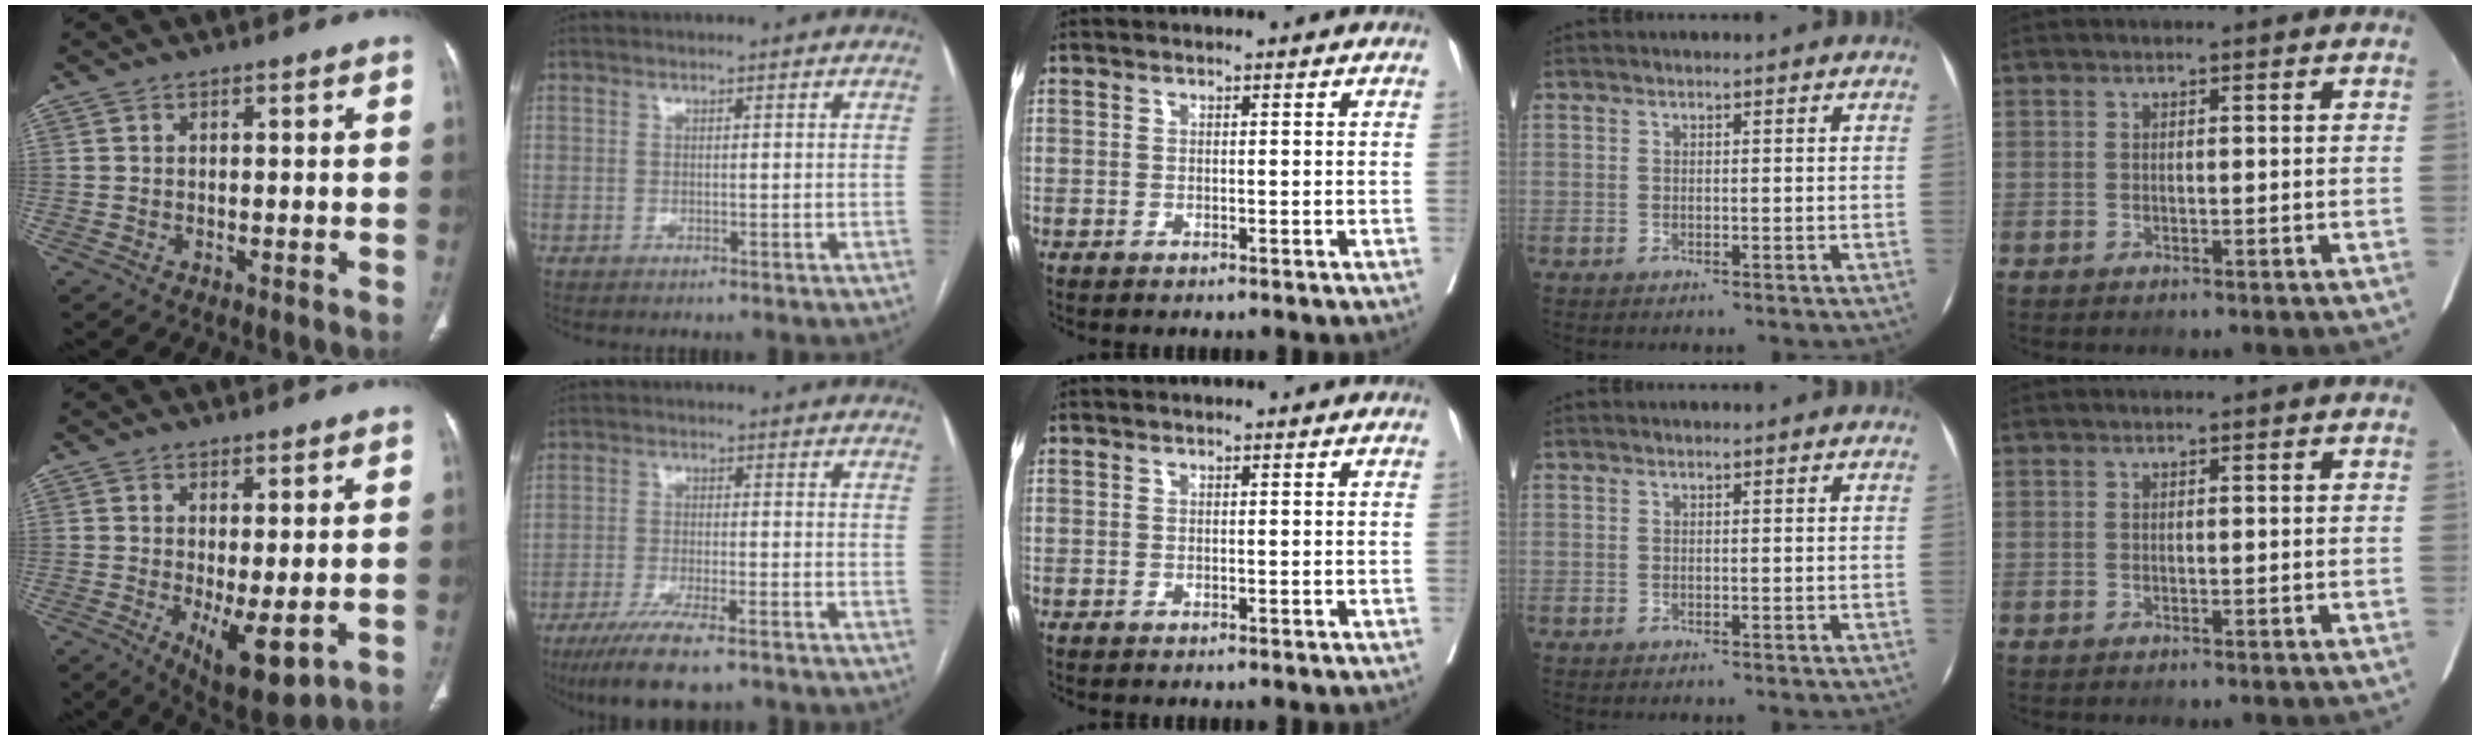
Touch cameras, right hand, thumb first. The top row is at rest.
{"thumb": {"total": 8.7, "force": [-1.7, 3.1, 8.0], "torque": [-0.120, -0.025, -0.013]}, "index": {"total": 10.0, "force": [-7.3, 1.6, 6.7], "torque": [-0.113, -0.022, -0.116]}}